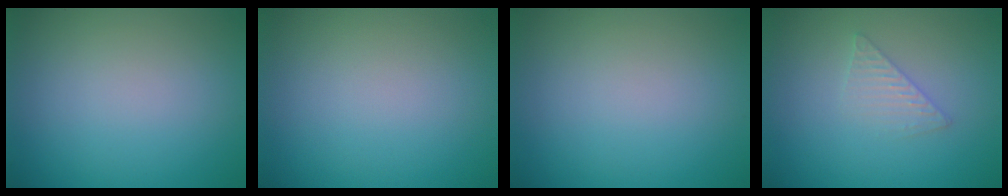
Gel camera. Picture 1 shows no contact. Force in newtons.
{"total": 0.0}
{"total": 0.0}
{"total": 1.6, "press": 1.6, "slide": 0.1}